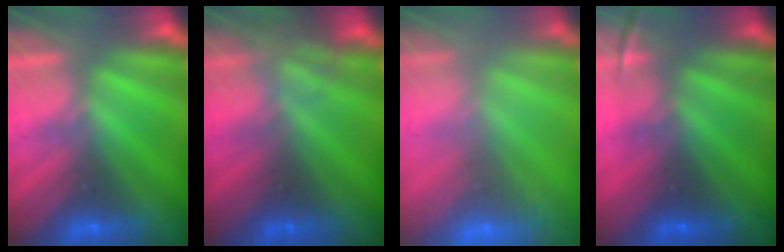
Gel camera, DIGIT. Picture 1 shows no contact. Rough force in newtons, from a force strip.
{"total": 2.3}
{"total": 7.7}
{"total": 1.7}